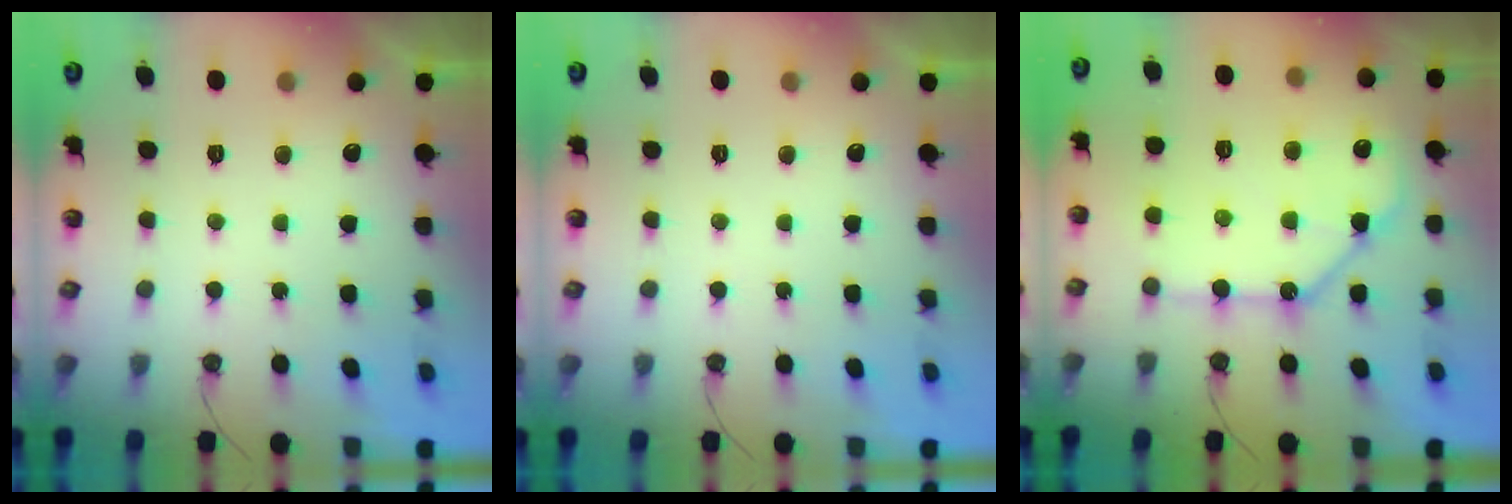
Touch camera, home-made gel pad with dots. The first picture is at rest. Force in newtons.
{"total": 0.0}
{"total": 12.8, "press": 12.8, "slide": 1.1}